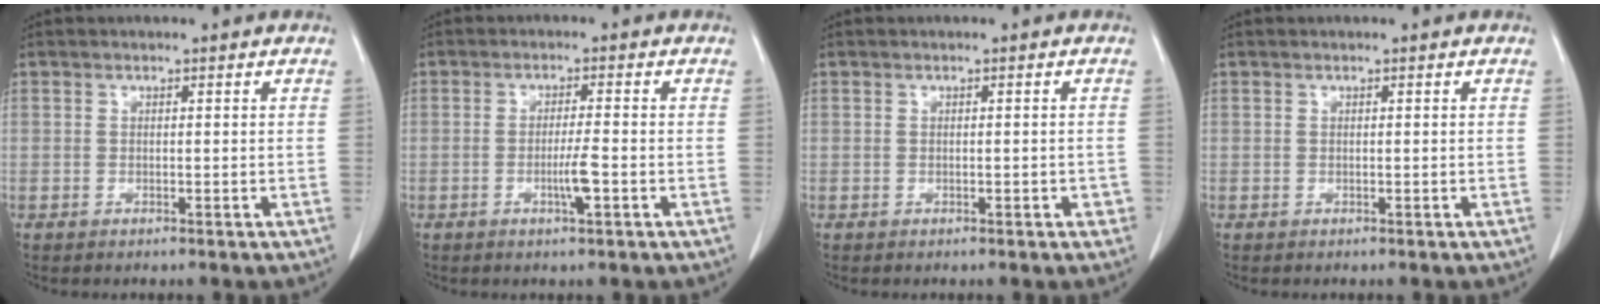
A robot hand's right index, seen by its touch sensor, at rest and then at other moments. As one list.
[{"total": 3.5, "force": [-1.2, -0.1, 3.3], "torque": [-0.061, -0.004, -0.022]}, {"total": 1.4, "force": [-0.5, 0.6, 1.1], "torque": [-0.010, 0.004, -0.004]}, {"total": 0.0}]